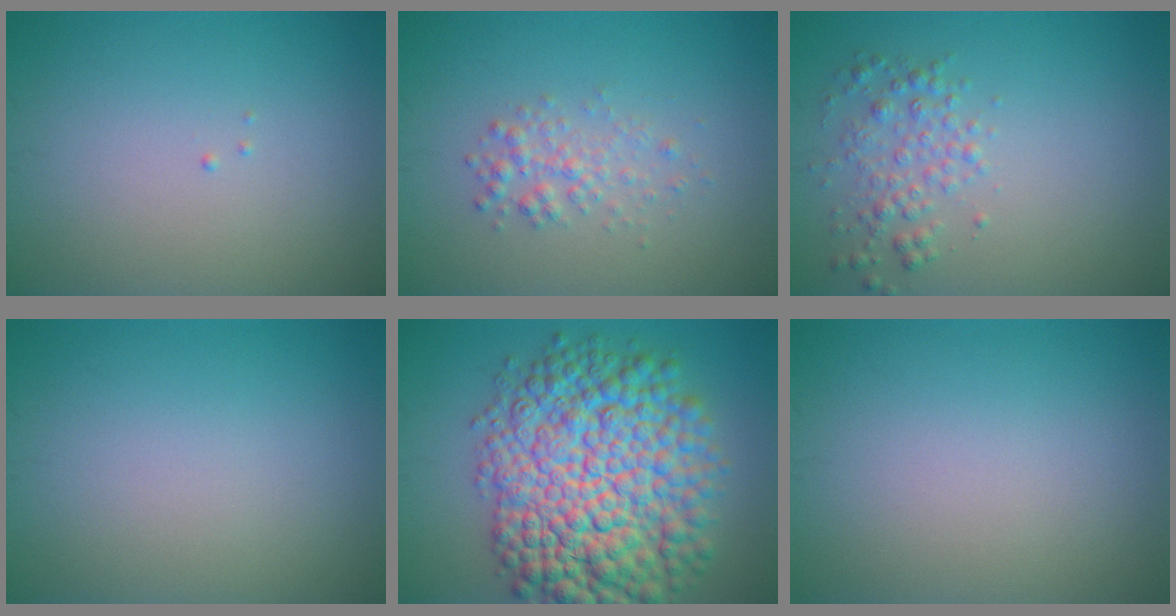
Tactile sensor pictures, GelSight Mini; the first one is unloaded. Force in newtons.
{"total": 1.9, "press": 1.9, "slide": 0.0}
{"total": 2.5, "press": 2.5, "slide": 0.1}
{"total": 0.0}
{"total": 14.1, "press": 14.1, "slide": 0.3}
{"total": 0.0}